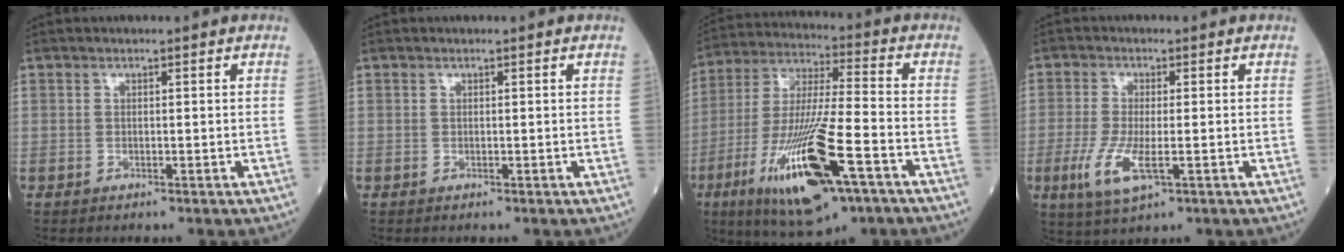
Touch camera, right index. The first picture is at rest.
{"total": 0.0}
{"total": 20.4, "force": [-9.0, 3.3, 17.9], "torque": [-0.373, -0.037, -0.155]}
{"total": 6.6, "force": [-2.1, 1.6, 6.0], "torque": [-0.133, -0.018, -0.039]}